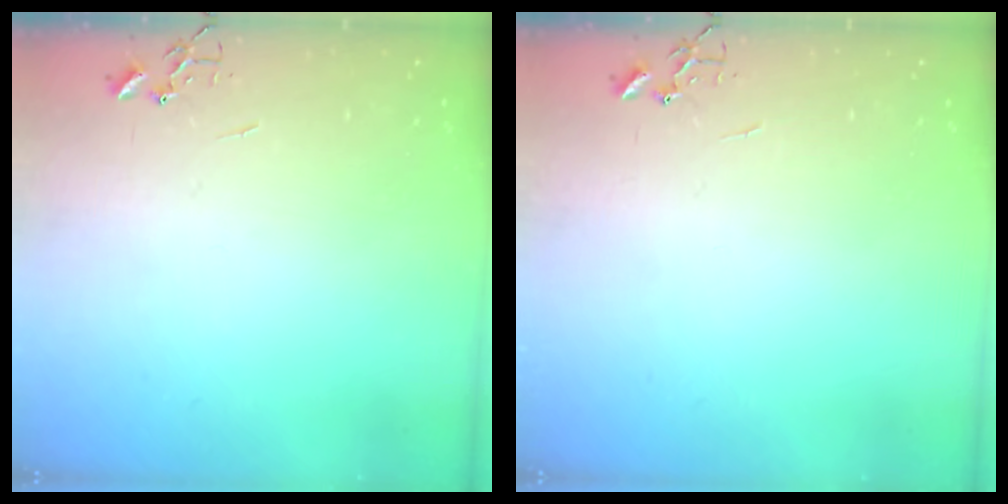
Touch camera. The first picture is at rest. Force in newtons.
{"total": 0.0}